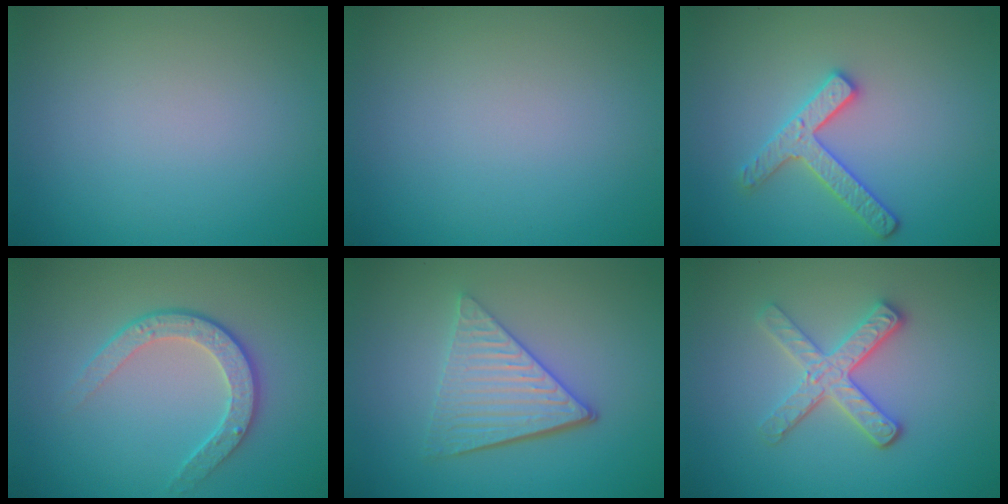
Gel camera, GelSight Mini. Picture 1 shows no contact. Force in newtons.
{"total": 0.0}
{"total": 2.9, "press": 2.8, "slide": 0.6}
{"total": 3.2, "press": 2.6, "slide": 1.8}
{"total": 4.9, "press": 3.7, "slide": 3.3}
{"total": 3.5, "press": 3.0, "slide": 1.8}